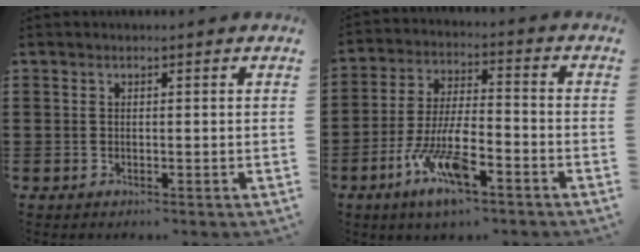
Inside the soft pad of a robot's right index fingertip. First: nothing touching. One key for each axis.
{"total": 11.3, "fx": -6.0, "fy": 3.5, "fz": 8.9, "tx": -0.192, "ty": 0.001, "tz": -0.112}